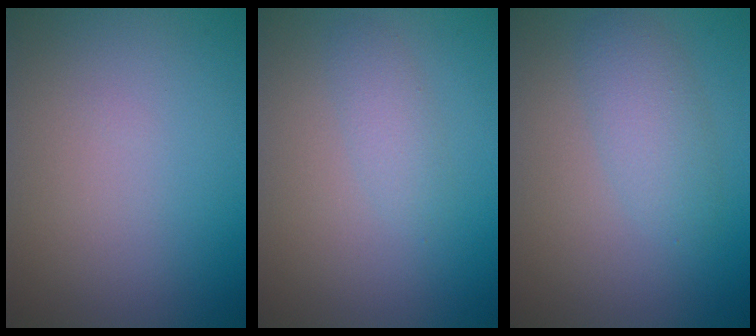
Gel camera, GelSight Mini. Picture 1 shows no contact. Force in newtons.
{"total": 1.5, "press": 1.5, "slide": 0.1}
{"total": 2.7, "press": 2.7, "slide": 0.1}